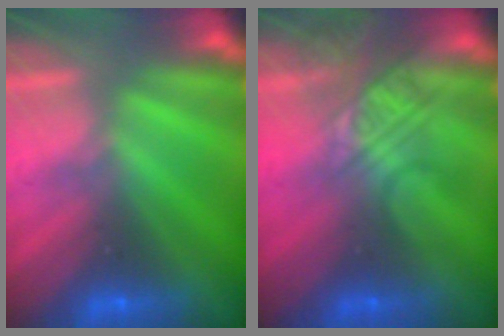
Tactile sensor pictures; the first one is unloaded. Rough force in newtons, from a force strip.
{"total": 2.4}